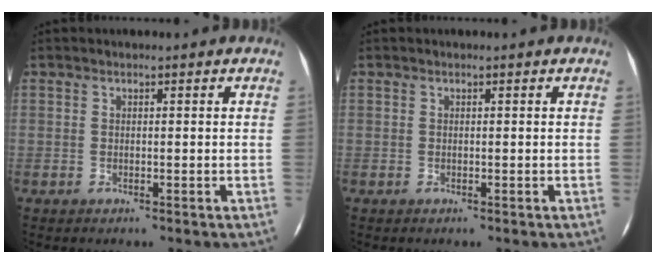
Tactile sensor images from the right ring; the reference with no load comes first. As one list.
[{"total": 0.0}]